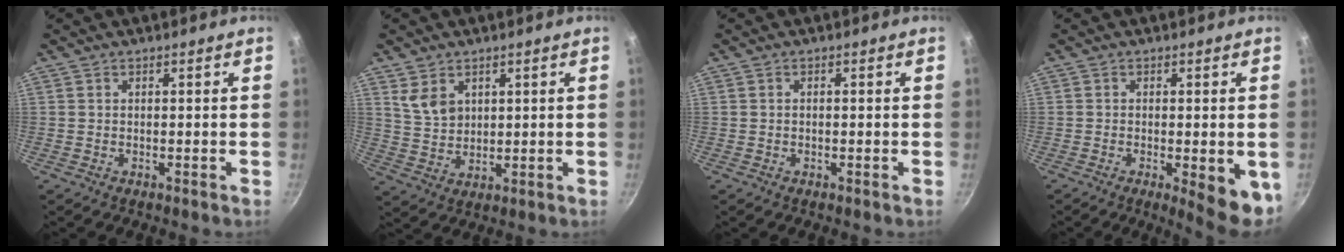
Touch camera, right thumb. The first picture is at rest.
{"total": 5.5, "force": [2.8, 3.8, 2.8], "torque": [-0.039, -0.017, 0.065]}
{"total": 0.0}
{"total": 8.3, "force": [-2.7, 2.4, 7.5], "torque": [-0.093, -0.017, -0.034]}